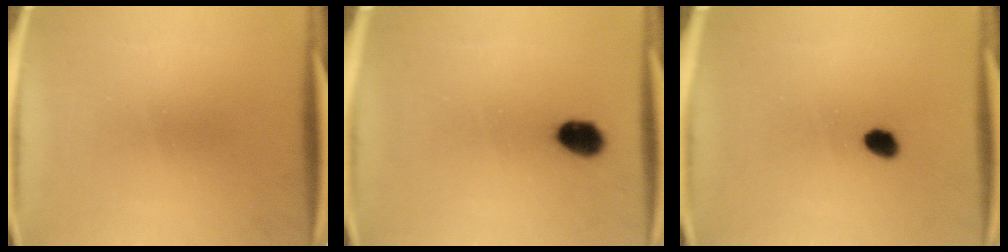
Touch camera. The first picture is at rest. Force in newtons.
{"total": 5.1}
{"total": 2.7}